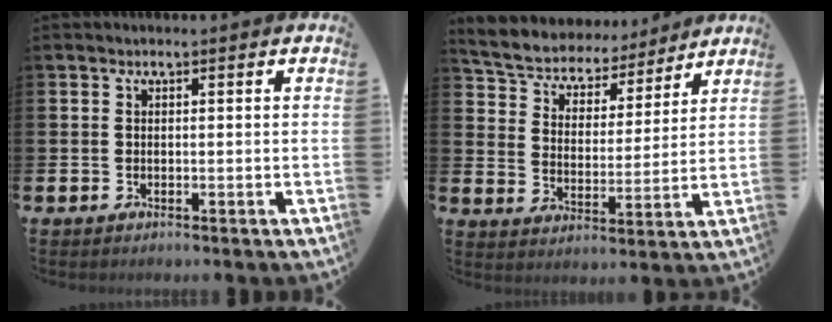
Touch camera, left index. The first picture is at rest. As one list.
[{"total": 6.1, "force": [5.8, 2.1, 0.3], "torque": [-0.046, -0.043, 0.100]}]